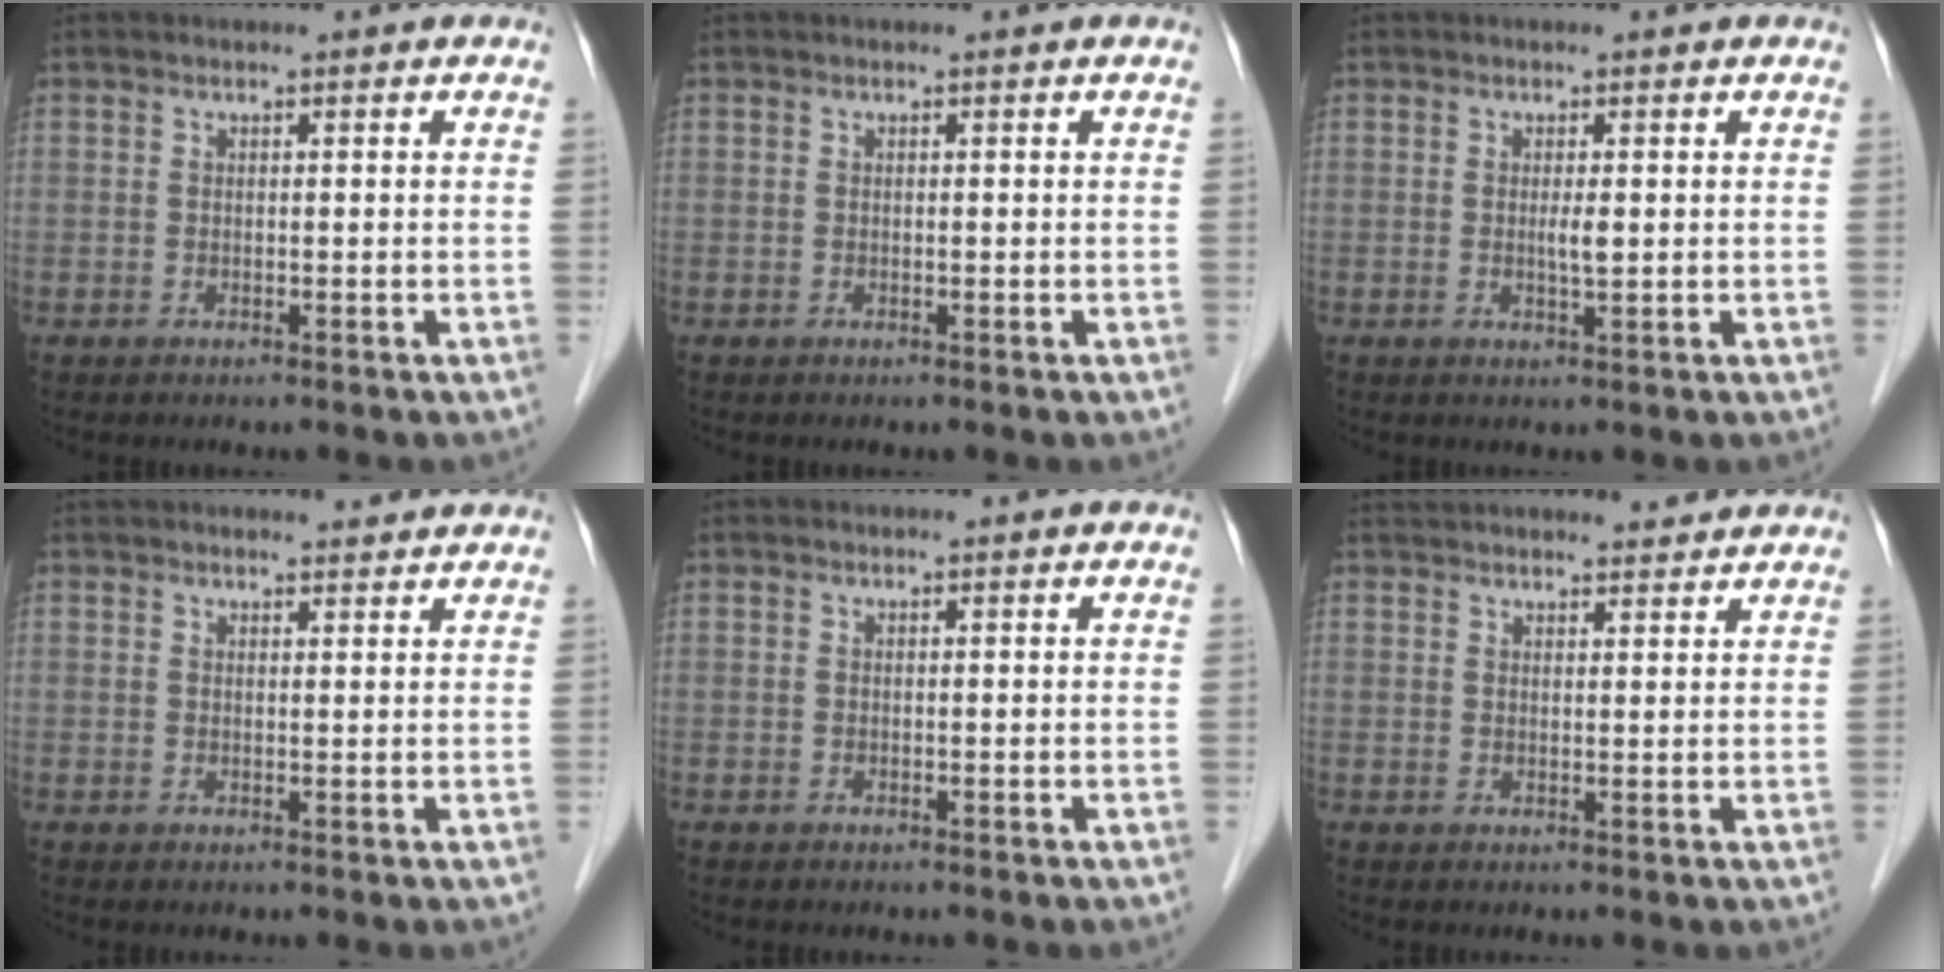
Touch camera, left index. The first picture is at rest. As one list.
[{"total": 0.0}, {"total": 1.6, "force": [0.2, 0.2, 1.6], "torque": [-0.031, -0.001, 0.003]}, {"total": 5.3, "force": [5.0, 0.8, 1.5], "torque": [-0.017, 0.024, 0.066]}, {"total": 0.0}, {"total": 8.8, "force": [8.3, 1.3, 2.4], "torque": [-0.034, 0.023, 0.117]}]